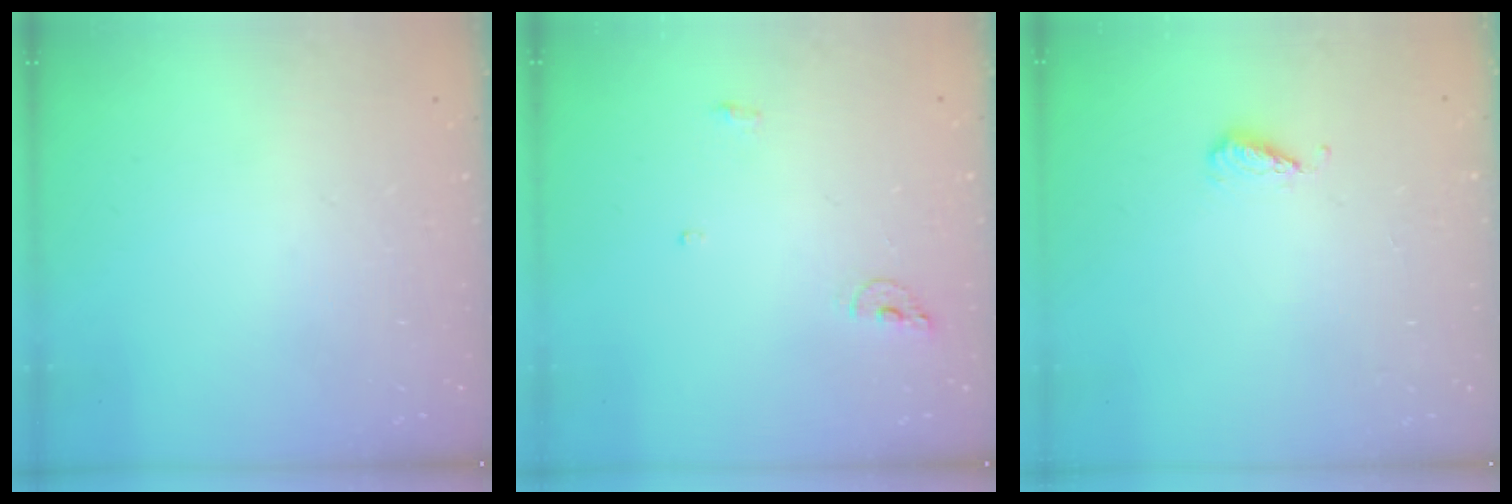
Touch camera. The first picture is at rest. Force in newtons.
{"total": 6.3, "press": 6.3, "slide": 0.3}
{"total": 4.0, "press": 3.8, "slide": 1.2}